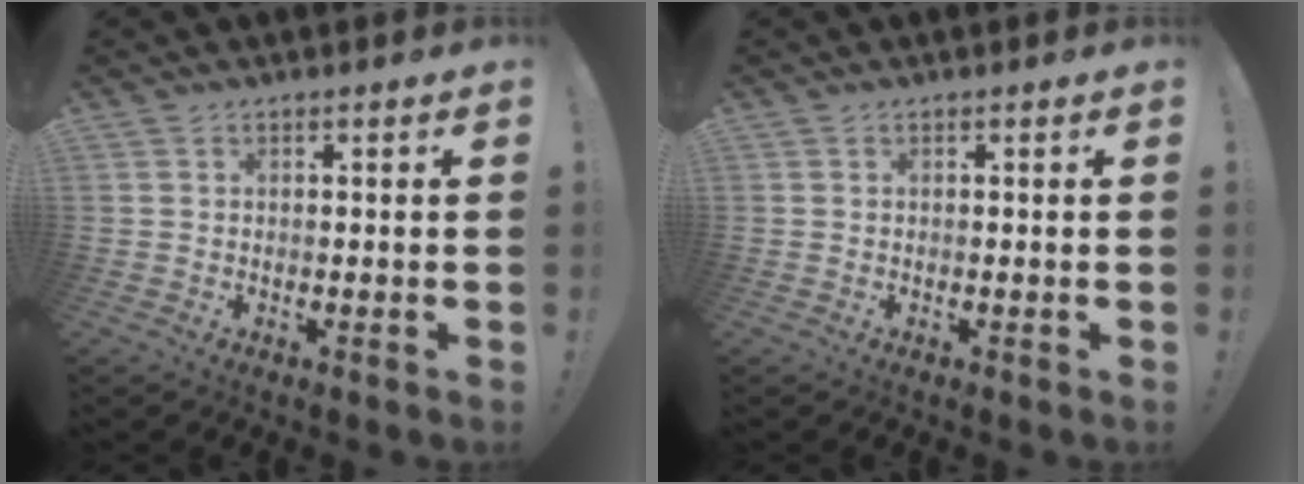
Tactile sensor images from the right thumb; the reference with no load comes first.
{"total": 0.0}